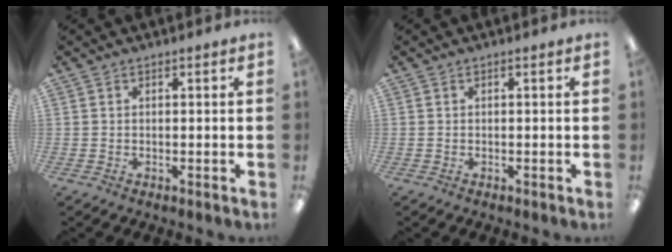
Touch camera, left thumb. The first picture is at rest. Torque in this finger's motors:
{"motor_torque": [0.00, 0.00, 0.15, -0.14, 0.00]}